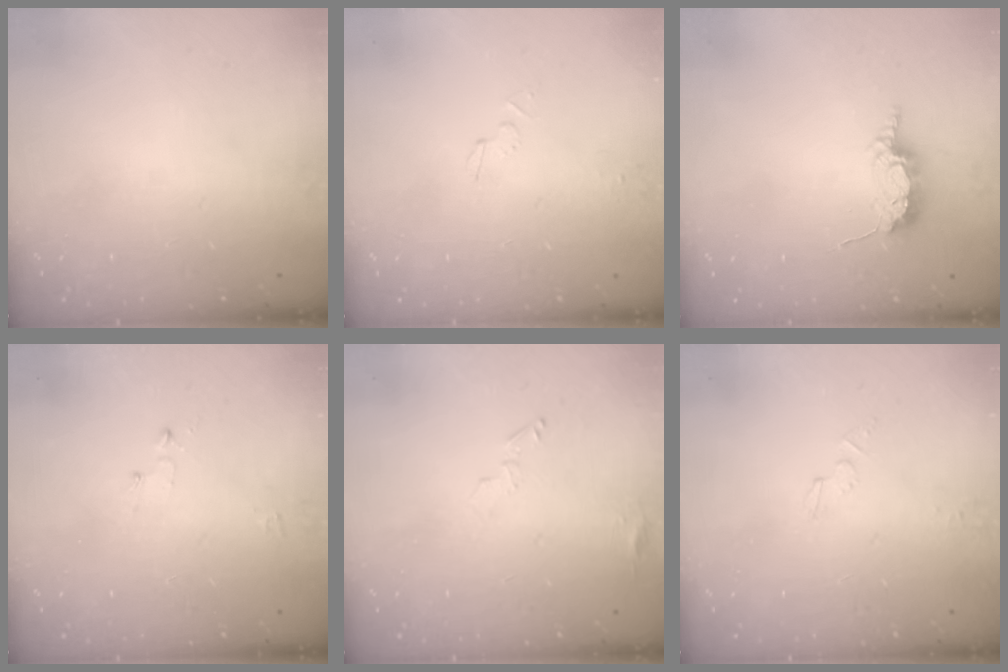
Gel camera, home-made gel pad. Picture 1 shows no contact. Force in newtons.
{"total": 2.9, "press": 2.9, "slide": 0.3}
{"total": 6.4, "press": 6.4, "slide": 0.4}
{"total": 2.4, "press": 2.4, "slide": 0.3}
{"total": 4.1, "press": 4.0, "slide": 0.2}
{"total": 2.9, "press": 2.9, "slide": 0.2}